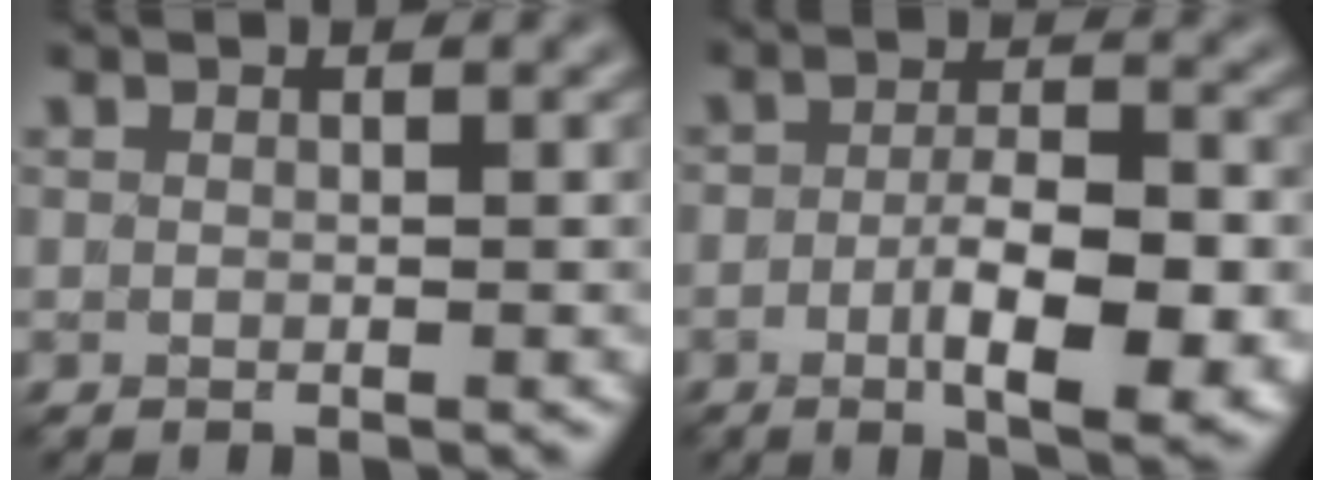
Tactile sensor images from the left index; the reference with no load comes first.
{"total": 7.5, "force": [-2.4, 2.5, 6.6], "torque": [-0.107, -0.005, -0.033]}